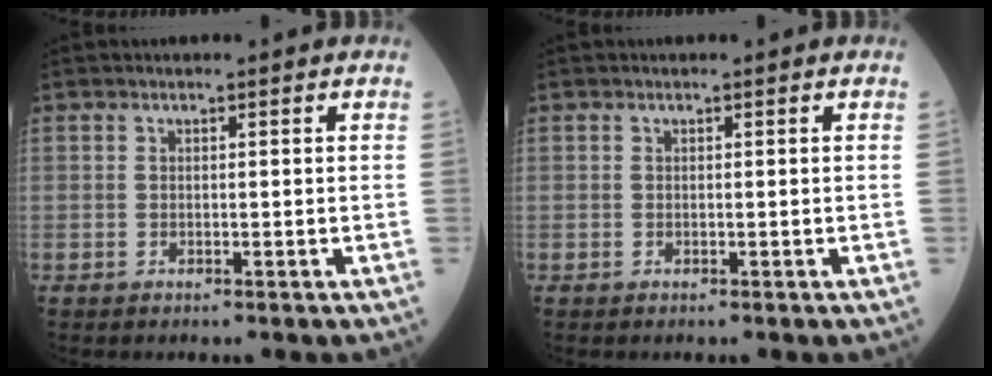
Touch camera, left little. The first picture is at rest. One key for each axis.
{"total": 0.0}